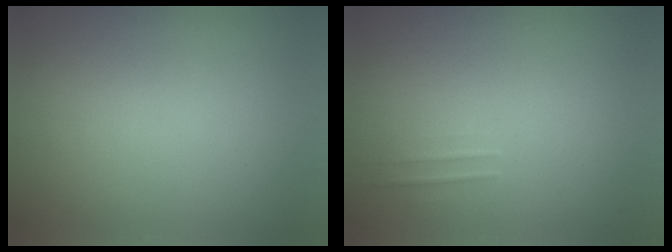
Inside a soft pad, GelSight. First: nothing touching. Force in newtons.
{"total": 1.7}